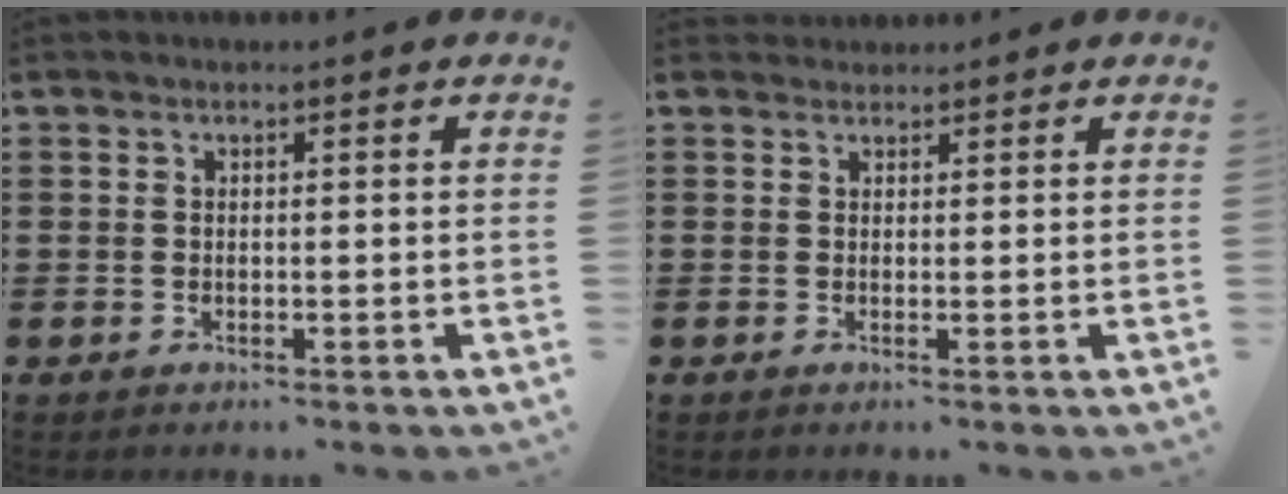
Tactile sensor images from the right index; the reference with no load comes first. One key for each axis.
{"total": 0.9, "fx": 0.9, "fy": 0.3, "fz": -0.1, "tx": 0.000, "ty": 0.002, "tz": 0.018}